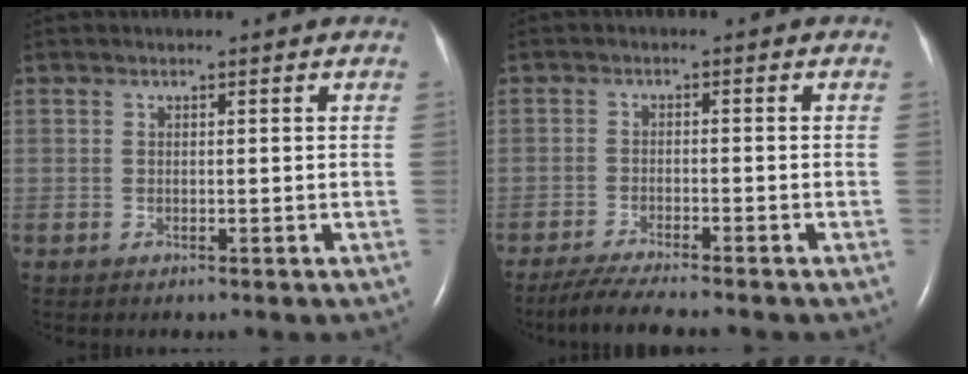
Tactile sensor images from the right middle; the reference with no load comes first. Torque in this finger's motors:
{"motor_torque": [0.11, -0.10, 0.04, 0.05]}